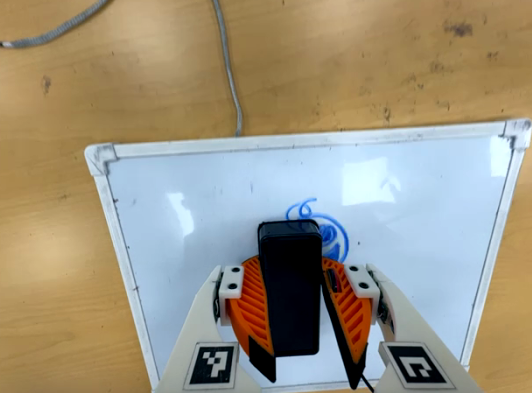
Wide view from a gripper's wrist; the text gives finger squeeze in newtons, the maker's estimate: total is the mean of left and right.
{"total": 14.1, "left": 15.7, "right": 12.6}